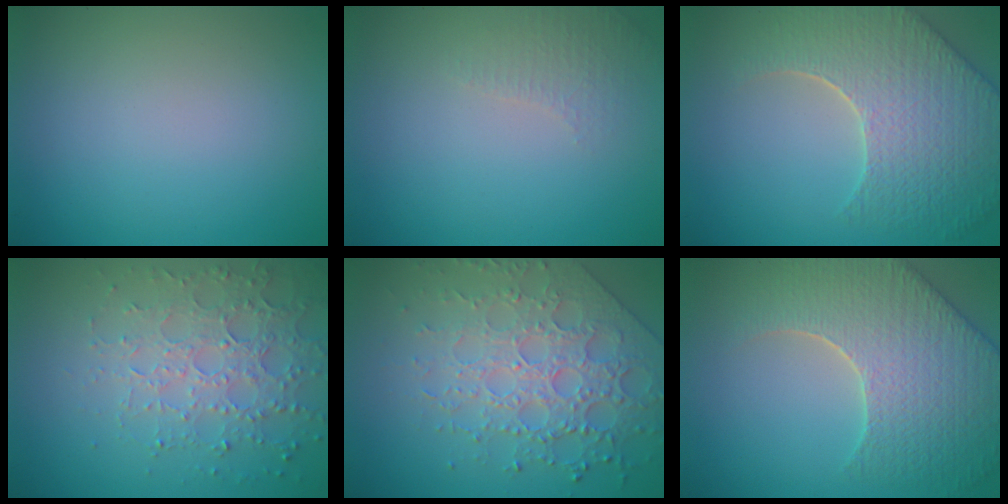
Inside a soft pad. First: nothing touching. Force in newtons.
{"total": 1.6, "press": 1.6, "slide": 0.4}
{"total": 8.6, "press": 6.3, "slide": 5.9}
{"total": 4.3, "press": 4.2, "slide": 1.1}
{"total": 6.0, "press": 5.2, "slide": 3.1}
{"total": 7.8, "press": 6.2, "slide": 4.8}